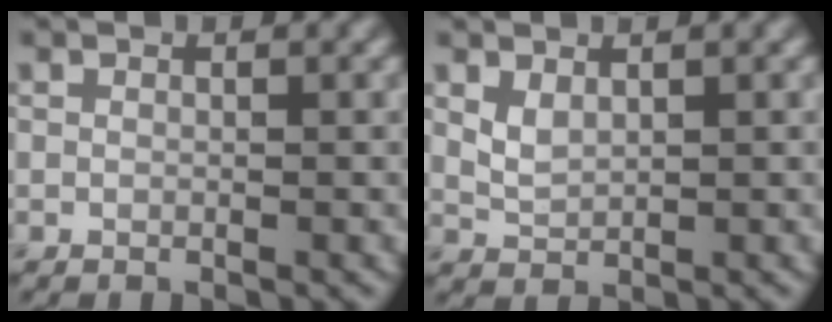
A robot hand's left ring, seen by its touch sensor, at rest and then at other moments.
{"total": 1.6, "force": [0.8, 0.9, 1.0], "torque": [-0.025, -0.002, 0.024]}